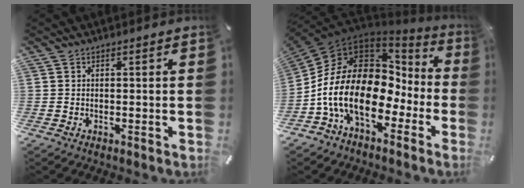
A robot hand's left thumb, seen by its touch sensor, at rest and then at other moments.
{"total": 19.6, "force": [-3.8, 13.4, 13.8], "torque": [-0.285, -0.005, -0.062]}